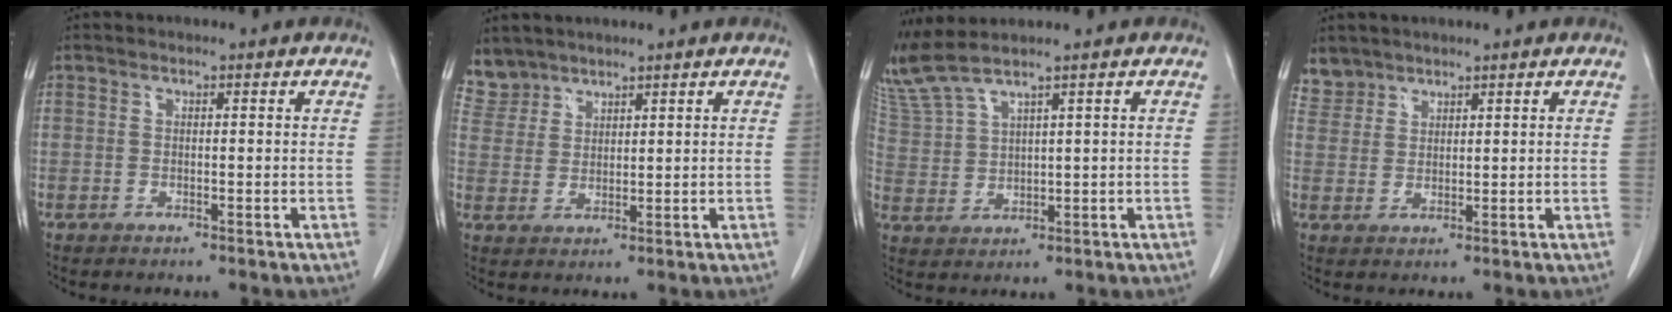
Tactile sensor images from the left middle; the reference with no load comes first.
{"total": 4.2, "force": [3.9, 1.5, -0.6], "torque": [0.014, 0.007, 0.086]}
{"total": 5.1, "force": [4.7, -0.8, 1.9], "torque": [-0.058, 0.003, 0.112]}
{"total": 3.2, "force": [2.8, 1.4, -0.5], "torque": [0.017, 0.008, 0.058]}